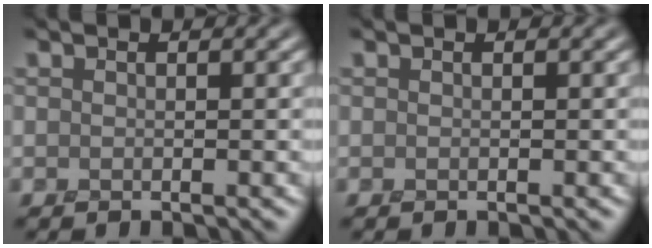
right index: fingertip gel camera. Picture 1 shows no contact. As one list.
[{"total": 0.0}]